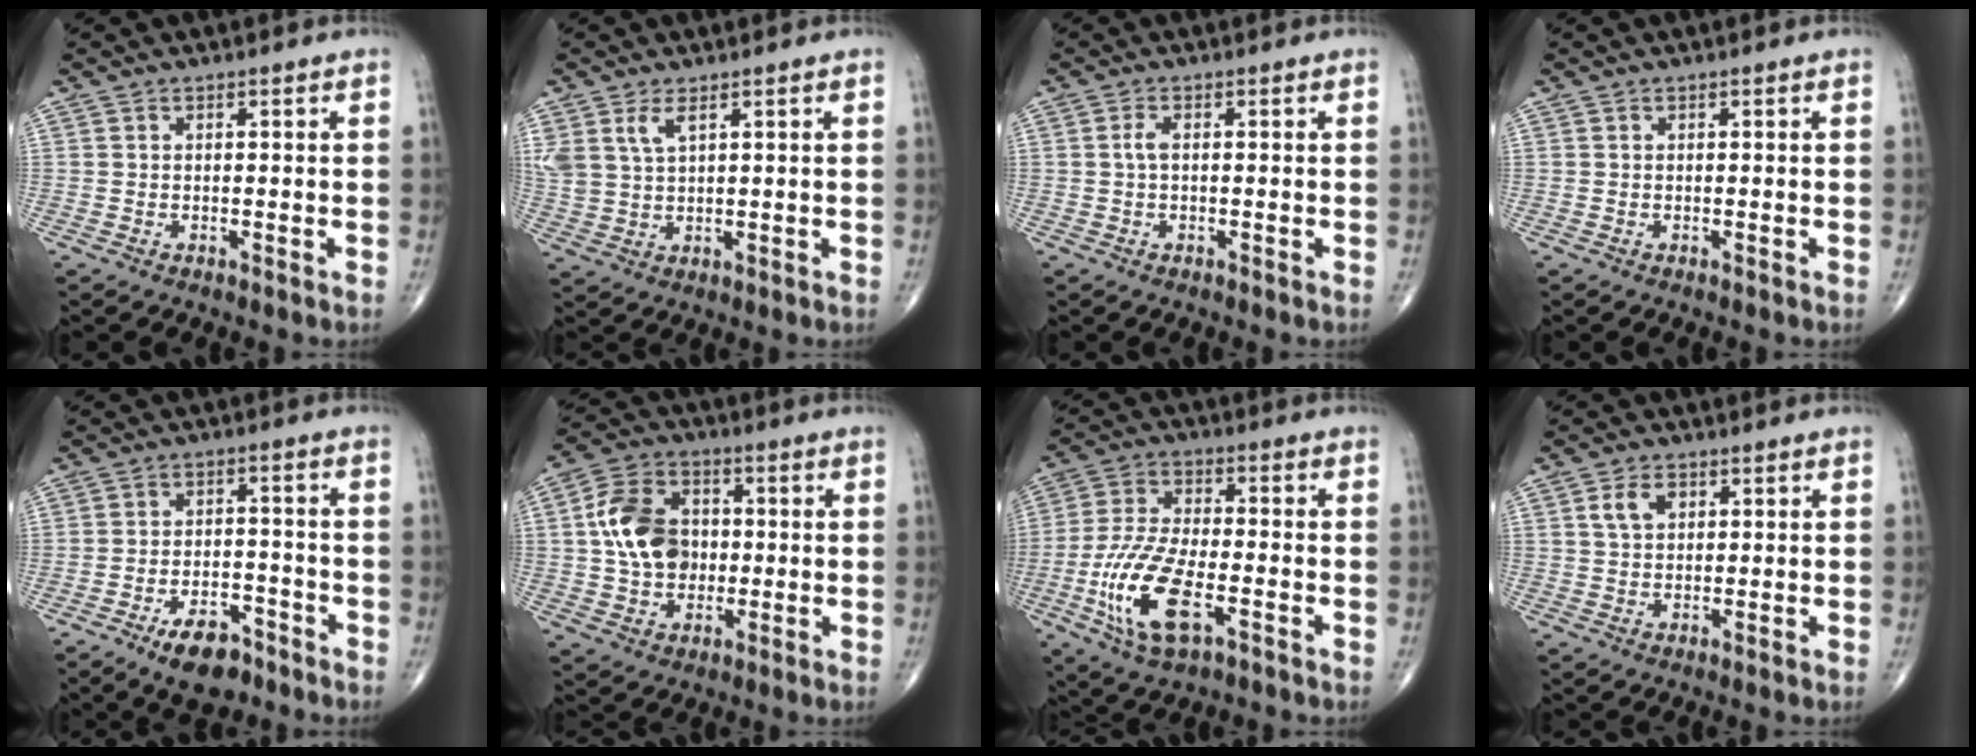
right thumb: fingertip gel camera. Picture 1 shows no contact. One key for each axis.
{"total": 5.5, "fx": 2.9, "fy": 2.6, "fz": 3.9, "tx": -0.089, "ty": -0.006, "tz": 0.067}
{"total": 1.6, "fx": 0.0, "fy": 0.7, "fz": 1.5, "tx": -0.033, "ty": 0.000, "tz": -0.001}
{"total": 0.0}
{"total": 8.3, "fx": -5.6, "fy": 3.9, "fz": 4.7, "tx": -0.063, "ty": 0.031, "tz": -0.090}
{"total": 14.2, "fx": 1.2, "fy": 10.3, "fz": 9.8, "tx": -0.162, "ty": 0.014, "tz": 0.020}
{"total": 14.6, "fx": -5.2, "fy": 6.1, "fz": 12.1, "tx": -0.254, "ty": 0.014, "tz": -0.093}
{"total": 4.2, "fx": 1.5, "fy": 2.9, "fz": 2.7, "tx": -0.043, "ty": 0.001, "tz": 0.027}